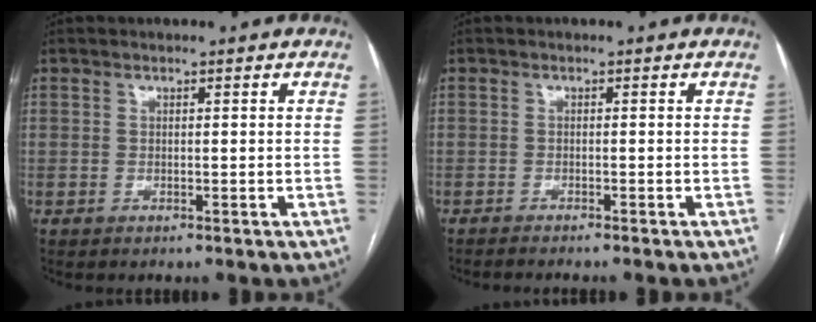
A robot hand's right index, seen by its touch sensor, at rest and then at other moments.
{"total": 3.5, "force": [-3.0, 0.0, 1.7], "torque": [-0.017, -0.002, -0.041]}